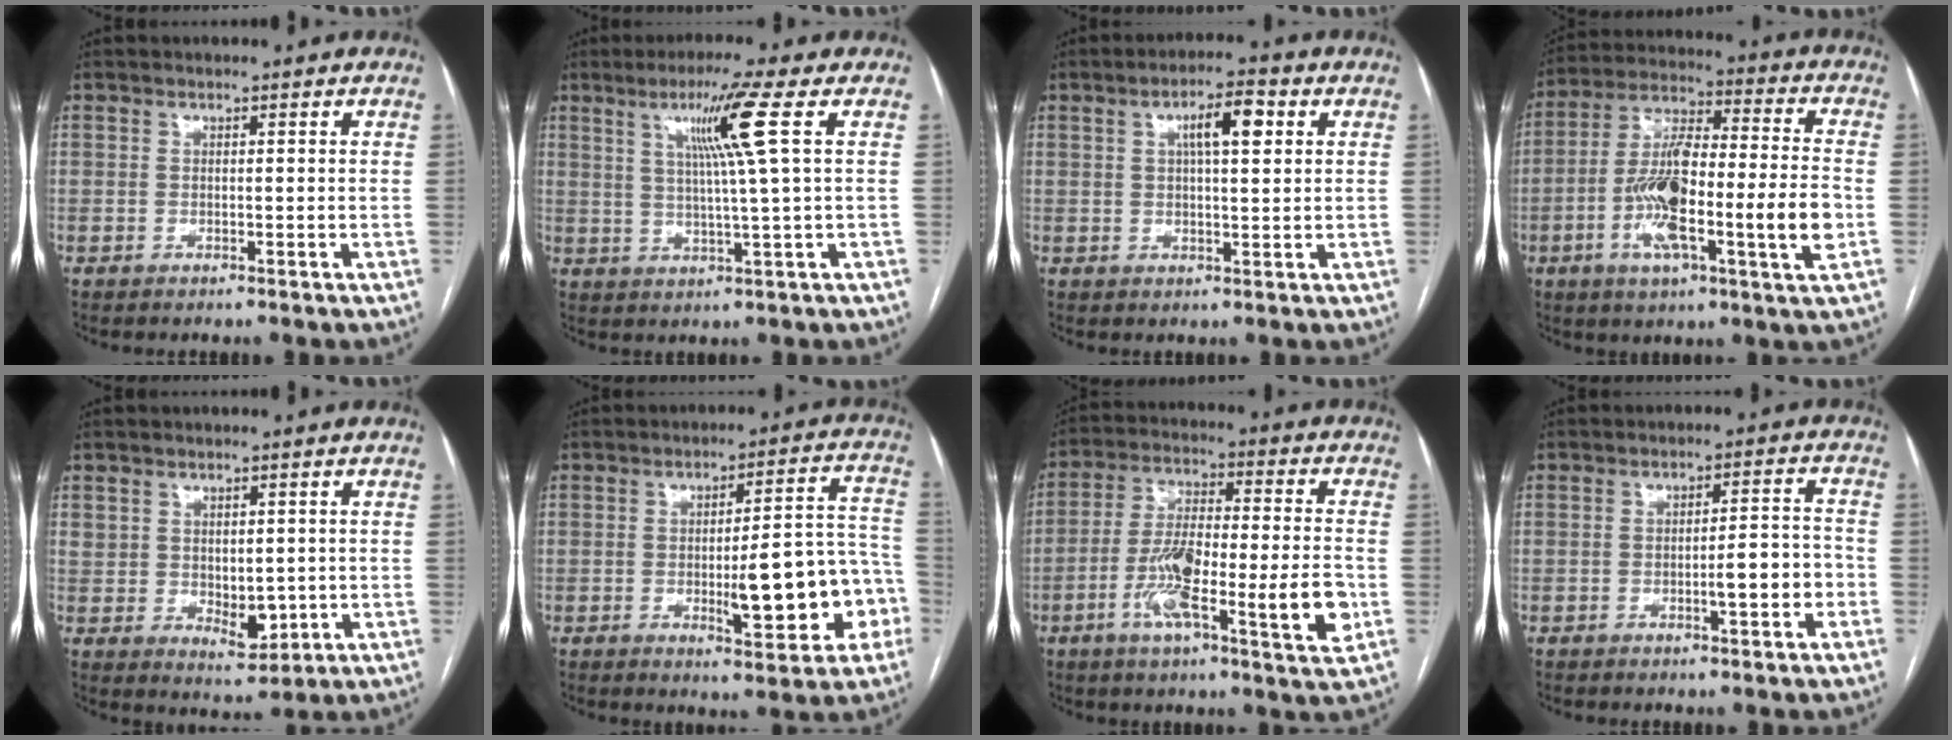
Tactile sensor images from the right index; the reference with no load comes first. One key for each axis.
{"total": 8.3, "fx": 3.0, "fy": -2.1, "fz": 7.4, "tx": -0.135, "ty": 0.000, "tz": 0.057}
{"total": 6.1, "fx": 2.0, "fy": 1.4, "fz": 5.6, "tx": -0.096, "ty": 0.013, "tz": 0.033}
{"total": 18.4, "fx": -4.4, "fy": 2.1, "fz": 17.7, "tx": -0.312, "ty": 0.006, "tz": -0.074}
{"total": 5.7, "fx": 0.0, "fy": 3.6, "fz": 4.4, "tx": -0.066, "ty": -0.005, "tz": 0.020}
{"total": 13.6, "fx": -3.5, "fy": 3.2, "fz": 12.7, "tx": -0.152, "ty": 0.026, "tz": -0.039}
{"total": 15.9, "fx": -4.9, "fy": 2.0, "fz": 15.0, "tx": -0.250, "ty": 0.001, "tz": -0.081}
{"total": 5.8, "fx": -2.0, "fy": 0.9, "fz": 5.4, "tx": -0.079, "ty": 0.013, "tz": -0.026}